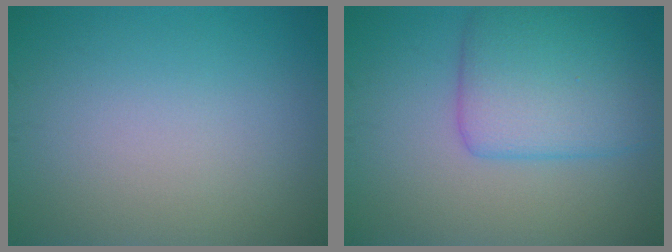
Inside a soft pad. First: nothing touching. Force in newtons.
{"total": 6.0, "press": 6.0, "slide": 0.1}